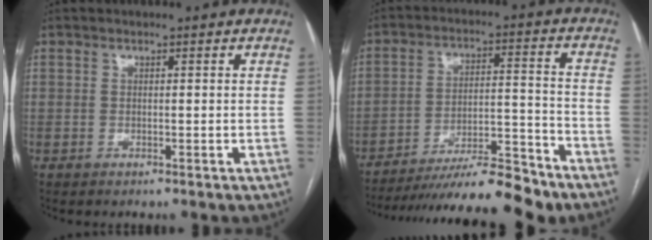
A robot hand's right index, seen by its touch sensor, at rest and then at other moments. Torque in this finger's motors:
{"motor_torque": [0.81, -0.84, 0.89, 0.18]}